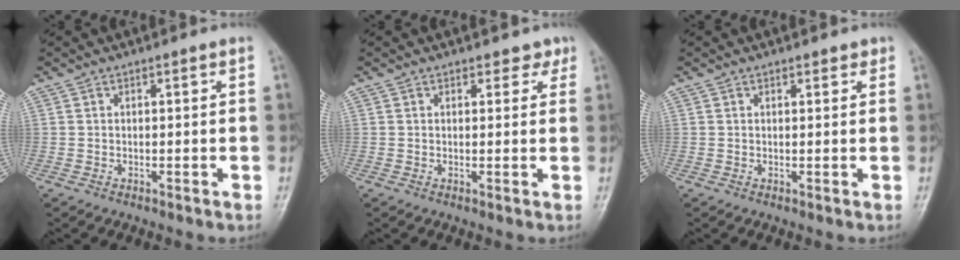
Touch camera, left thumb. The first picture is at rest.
{"total": 2.1, "force": [1.5, 1.4, 0.4], "torque": [0.017, -0.007, 0.013]}
{"total": 1.2, "force": [0.9, 0.6, 0.4], "torque": [0.004, -0.005, 0.008]}